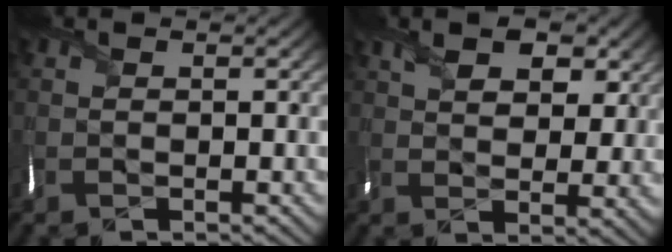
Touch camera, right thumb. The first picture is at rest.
{"total": 7.2, "force": [3.7, 4.0, 4.7], "torque": [-0.092, 0.002, 0.065]}